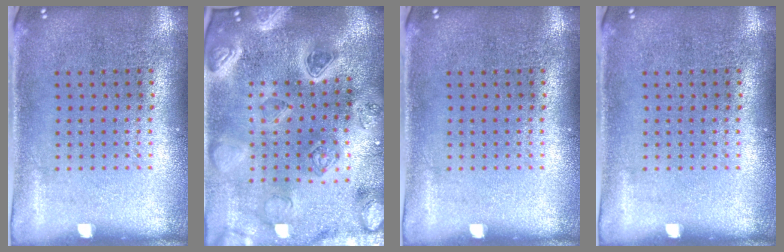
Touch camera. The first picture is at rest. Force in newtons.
{"total": 4.2, "press": 3.7, "slide": 1.8}
{"total": 0.0}
{"total": 0.0}